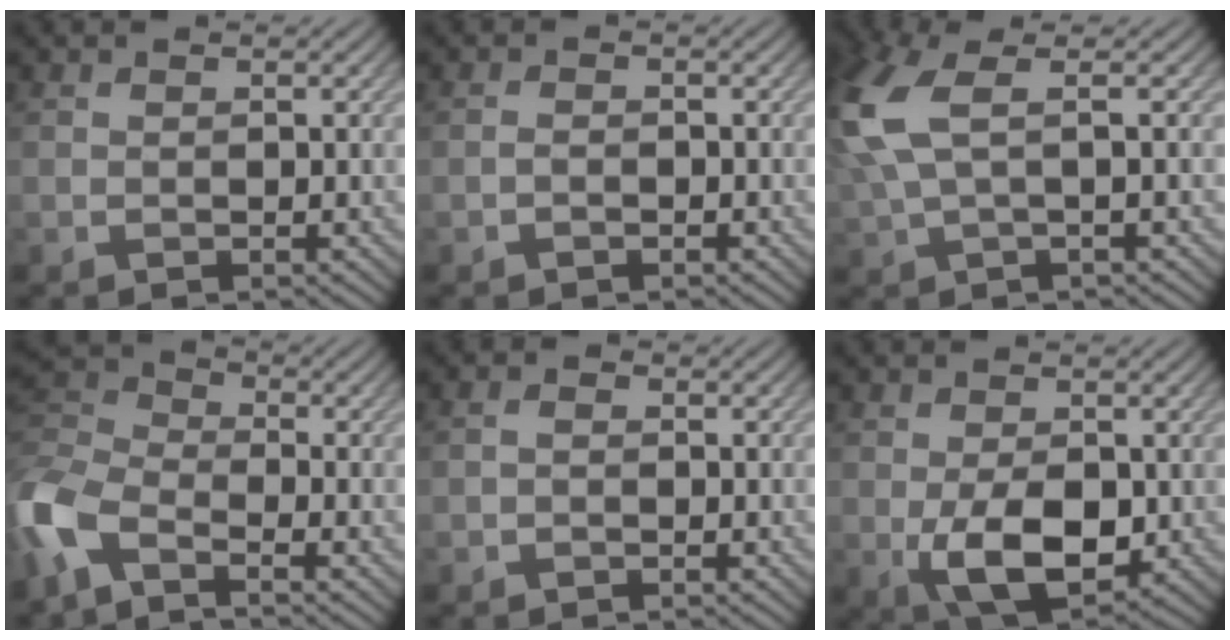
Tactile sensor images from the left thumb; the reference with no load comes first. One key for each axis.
{"total": 1.0, "fx": -0.7, "fy": 0.5, "fz": 0.5, "tx": -0.009, "ty": 0.002, "tz": -0.015}
{"total": 7.7, "fx": 1.6, "fy": 2.8, "fz": 7.0, "tx": -0.184, "ty": 0.014, "tz": 0.027}
{"total": 8.9, "fx": -4.8, "fy": 4.1, "fz": 6.3, "tx": -0.157, "ty": -0.005, "tz": -0.115}
{"total": 1.1, "fx": -0.6, "fy": 0.7, "fz": 0.6, "tx": -0.011, "ty": 0.003, "tz": -0.015}
{"total": 6.9, "fx": -1.4, "fy": 3.9, "fz": 5.5, "tx": -0.113, "ty": -0.014, "tz": -0.015}